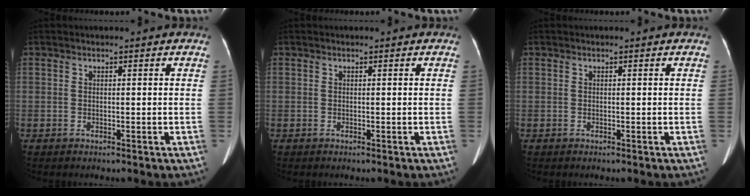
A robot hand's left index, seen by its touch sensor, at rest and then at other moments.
{"total": 0.0}
{"total": 0.0}